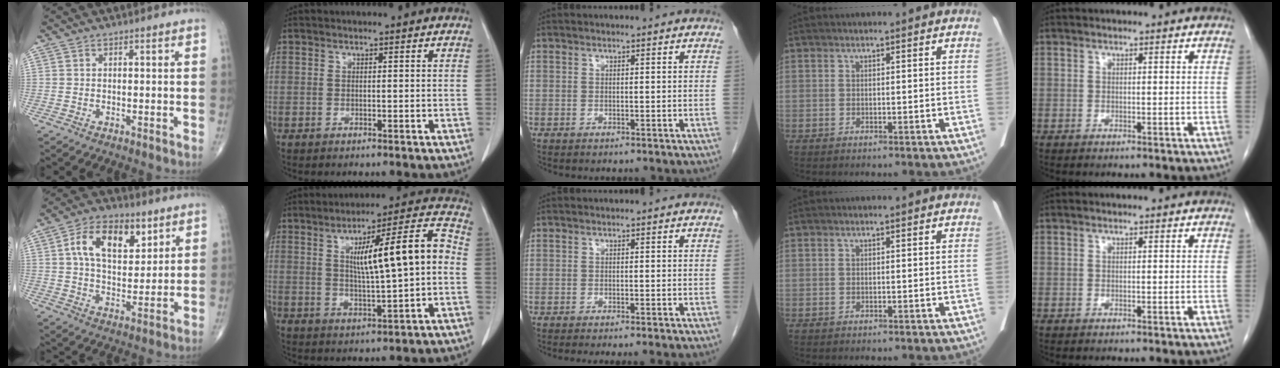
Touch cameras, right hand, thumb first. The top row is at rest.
{"thumb": {"total": 13.7, "force": [5.2, 7.9, 9.9], "torque": [-0.138, -0.011, 0.090]}, "index": {"total": 13.2, "force": [0.9, 1.5, 13.1], "torque": [-0.197, 0.025, 0.014]}, "middle": {"total": 3.3, "force": [-2.8, -0.5, 1.7], "torque": [-0.015, -0.001, -0.039]}}